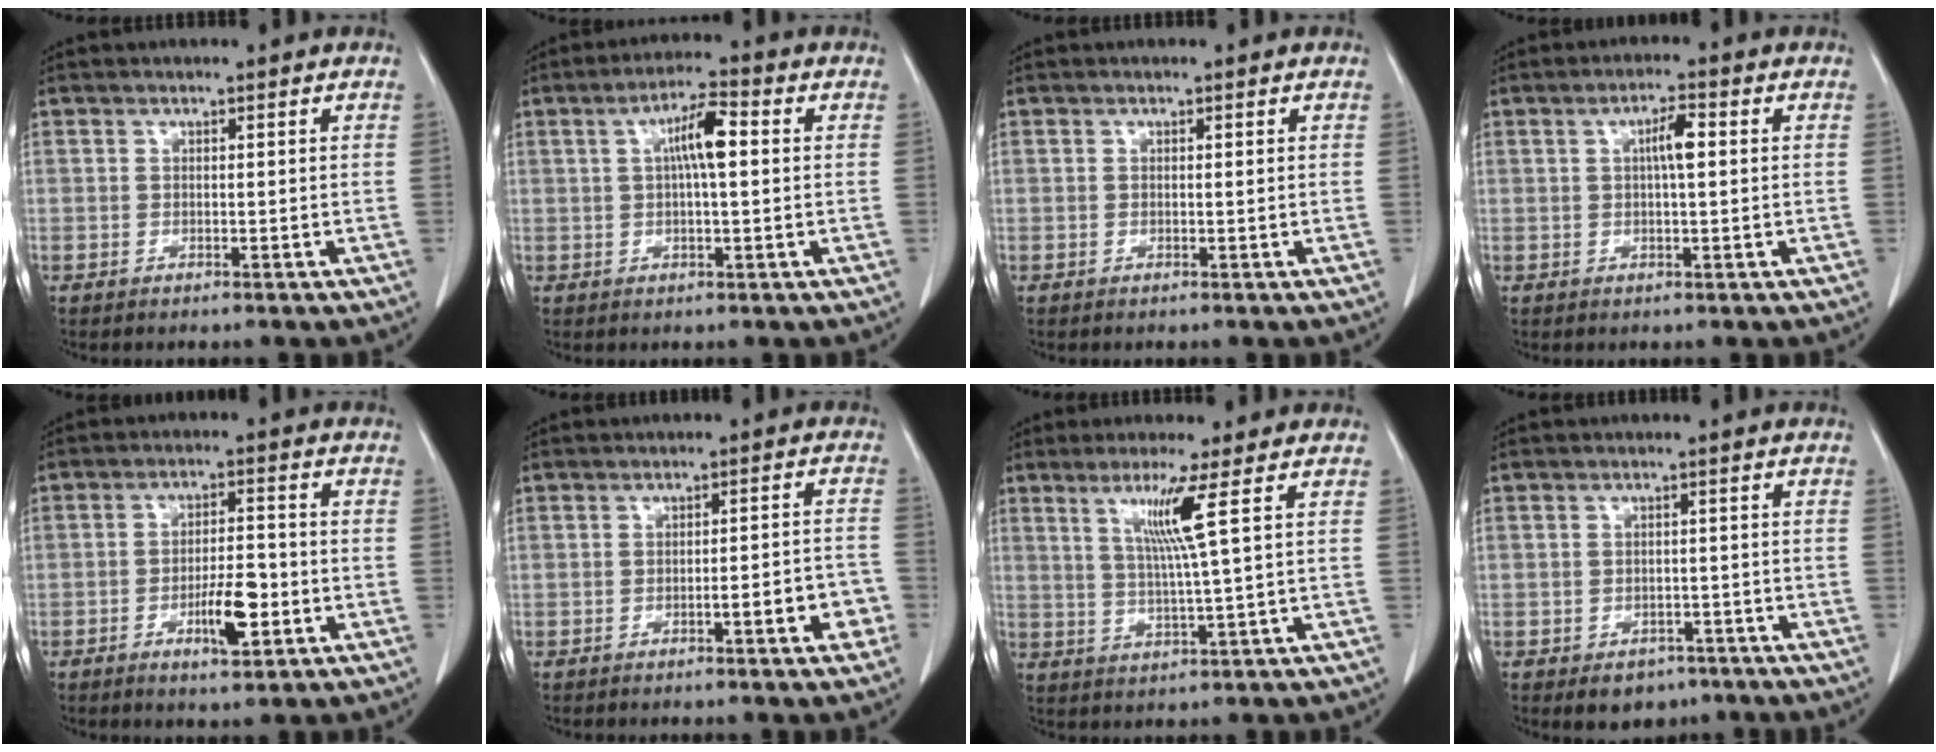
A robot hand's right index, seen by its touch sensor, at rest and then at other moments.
{"total": 6.6, "force": [1.2, 0.9, 6.5], "torque": [-0.118, 0.016, 0.018]}
{"total": 0.0}
{"total": 3.6, "force": [0.6, 0.4, 3.5], "torque": [-0.061, 0.006, 0.008]}
{"total": 6.7, "force": [-2.5, 1.8, 6.0], "torque": [-0.104, 0.001, -0.037]}
{"total": 5.3, "force": [-2.5, 0.8, 4.6], "torque": [-0.055, 0.014, -0.031]}
{"total": 6.3, "force": [2.4, -2.0, 5.5], "torque": [-0.108, -0.012, 0.052]}
{"total": 4.3, "force": [-2.8, 3.0, 1.4], "torque": [-0.012, 0.006, -0.030]}